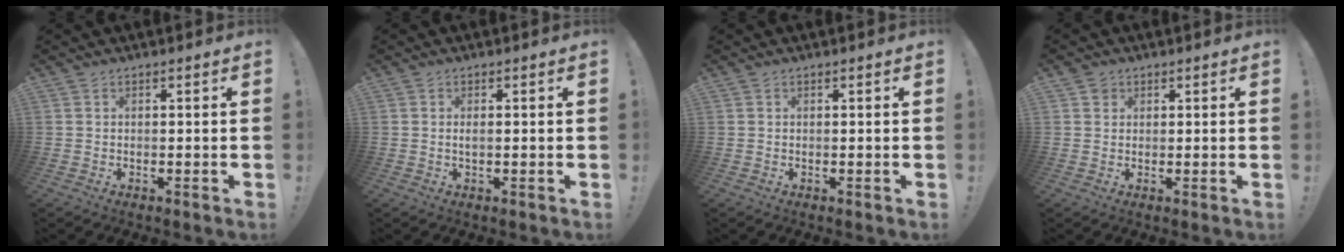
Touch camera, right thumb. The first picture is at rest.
{"total": 0.9, "force": [0.0, 0.1, 0.9], "torque": [-0.009, -0.004, -0.001]}
{"total": 0.0}
{"total": 2.2, "force": [1.4, 1.7, 0.3], "torque": [0.003, -0.006, 0.024]}